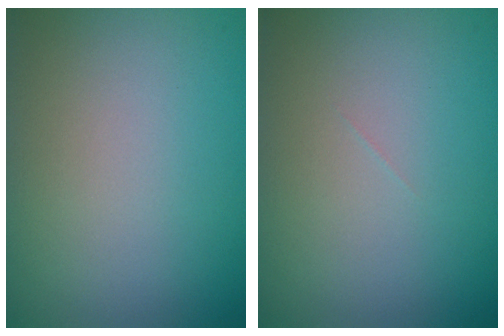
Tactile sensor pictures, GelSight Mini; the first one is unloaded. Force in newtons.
{"total": 0.0}